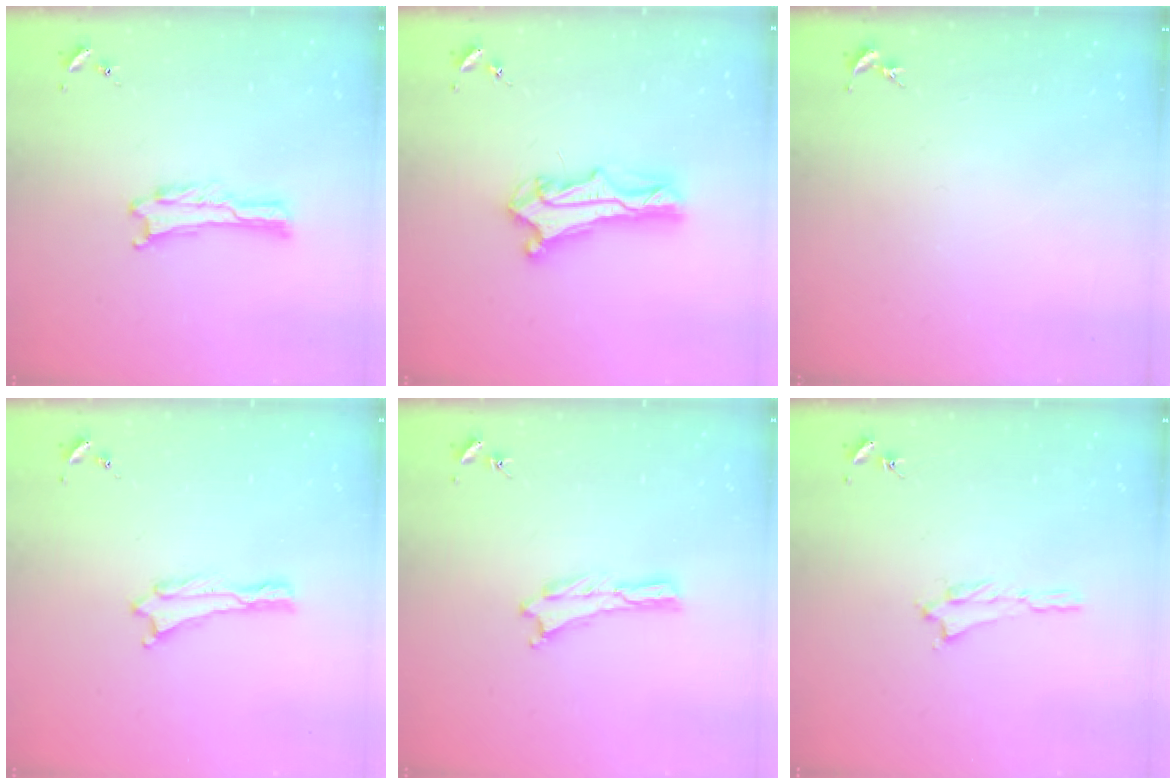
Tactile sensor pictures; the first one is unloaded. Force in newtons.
{"total": 6.6, "press": 6.6, "slide": 0.5}
{"total": 0.0}
{"total": 0.0}
{"total": 0.0}
{"total": 1.2, "press": 1.2, "slide": 0.3}